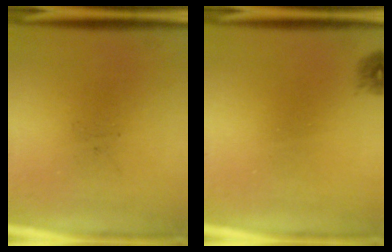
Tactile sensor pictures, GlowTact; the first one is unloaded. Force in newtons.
{"total": 0.9}